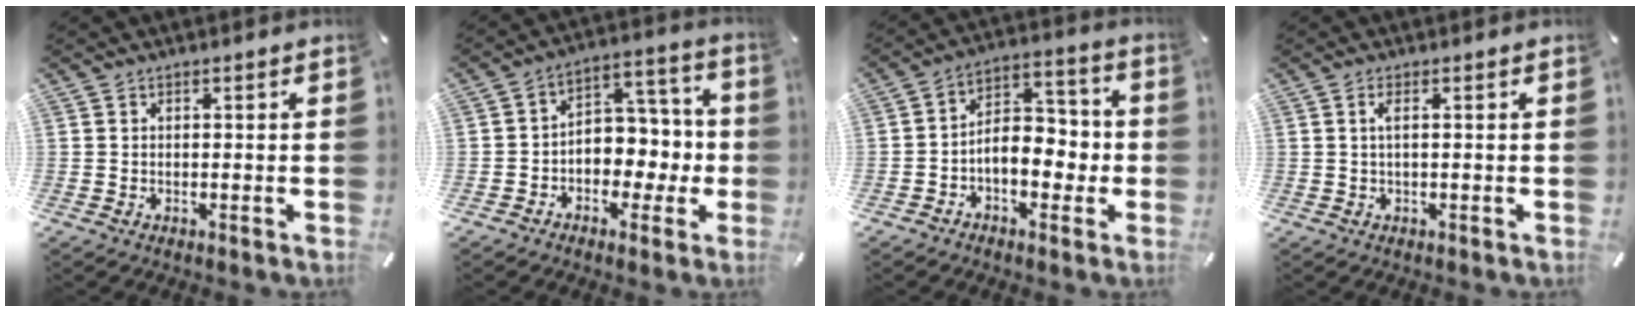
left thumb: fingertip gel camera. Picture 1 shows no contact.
{"total": 7.8, "force": [-1.7, 6.9, 3.2], "torque": [-0.037, 0.008, -0.029]}
{"total": 9.1, "force": [-2.9, 6.6, 5.6], "torque": [-0.075, 0.012, -0.052]}
{"total": 1.7, "force": [0.2, 0.2, 1.7], "torque": [-0.035, 0.000, 0.003]}